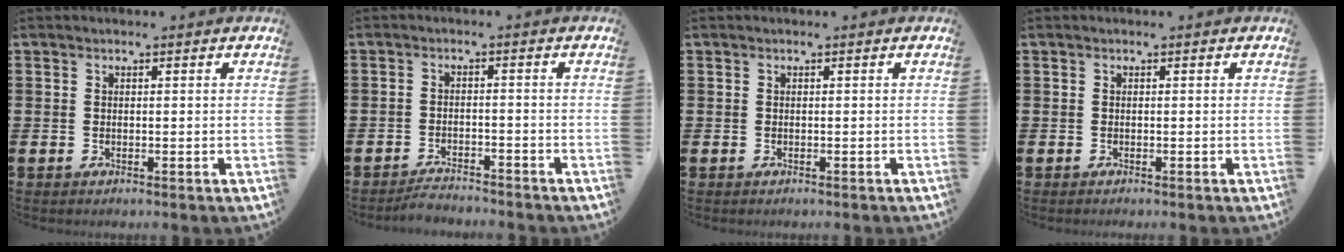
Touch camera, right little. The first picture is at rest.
{"total": 2.3, "force": [-2.3, 0.0, -0.1], "torque": [-0.005, 0.004, -0.047]}
{"total": 0.0}
{"total": 0.0}